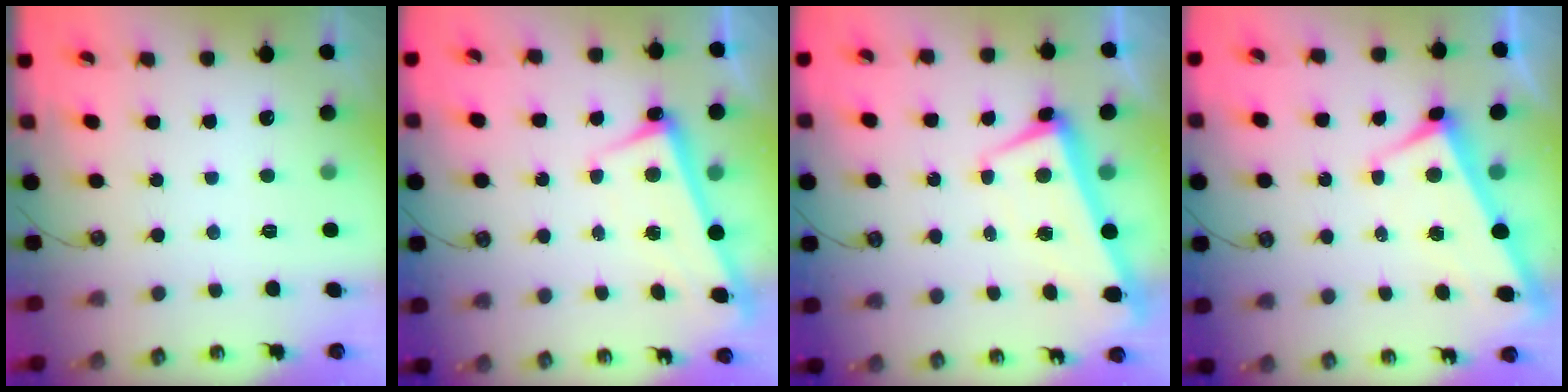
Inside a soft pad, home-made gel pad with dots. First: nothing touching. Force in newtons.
{"total": 2.7, "press": 2.6, "slide": 0.5}
{"total": 2.5, "press": 2.5, "slide": 0.4}
{"total": 3.0, "press": 2.9, "slide": 0.9}